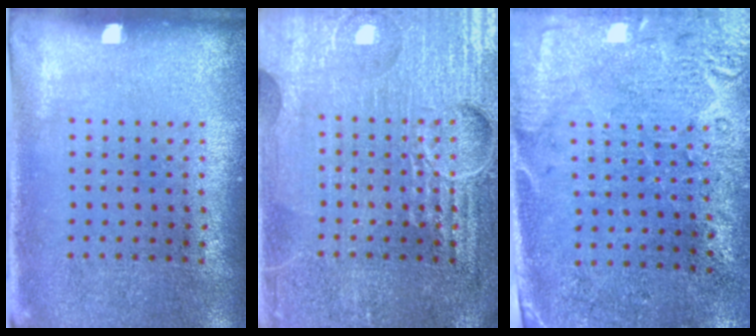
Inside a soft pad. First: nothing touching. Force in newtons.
{"total": 7.1, "press": 7.1, "slide": 0.8}
{"total": 2.8, "press": 2.4, "slide": 1.4}